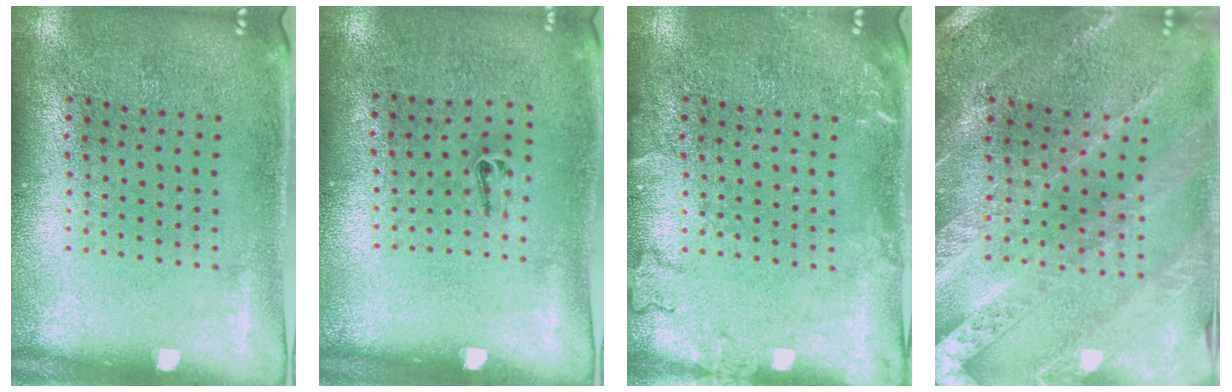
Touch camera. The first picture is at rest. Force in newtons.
{"total": 0.5, "press": 0.2, "slide": 0.5}
{"total": 1.7, "press": 1.6, "slide": 0.3}
{"total": 1.5, "press": 1.5, "slide": 0.2}